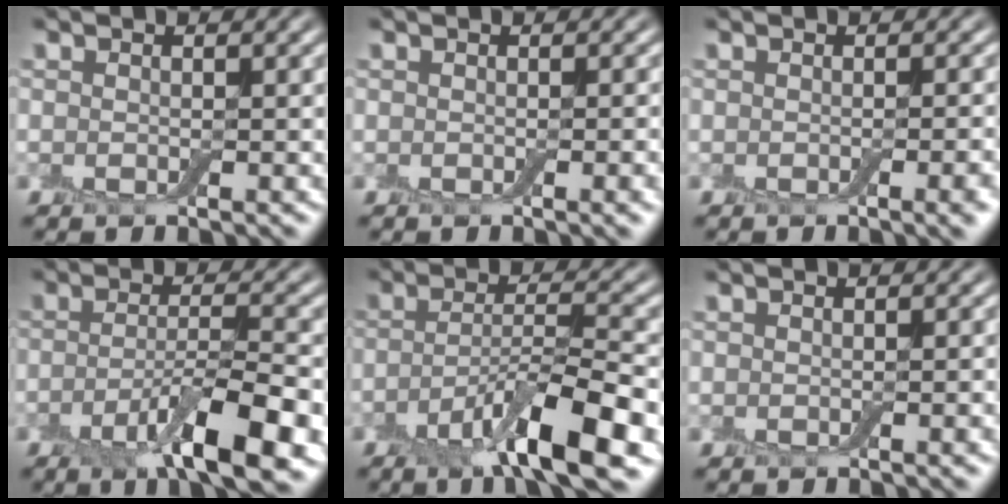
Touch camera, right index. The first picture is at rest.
{"total": 1.8, "force": [-0.3, 0.5, 1.7], "torque": [-0.014, 0.001, -0.004]}
{"total": 2.9, "force": [-0.8, 1.0, 2.6], "torque": [-0.023, 0.002, -0.011]}
{"total": 7.7, "force": [-3.6, 1.7, 6.6], "torque": [-0.107, 0.001, -0.064]}
{"total": 7.8, "force": [-4.0, 1.6, 6.5], "torque": [-0.109, 0.005, -0.075]}
{"total": 1.1, "force": [-0.2, 0.3, 1.1], "torque": [-0.010, 0.001, -0.003]}